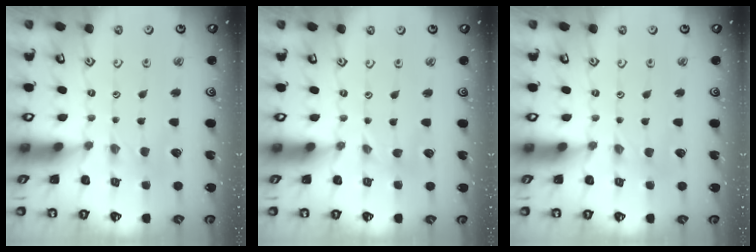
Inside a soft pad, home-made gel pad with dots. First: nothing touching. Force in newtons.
{"total": 0.0}
{"total": 0.0}